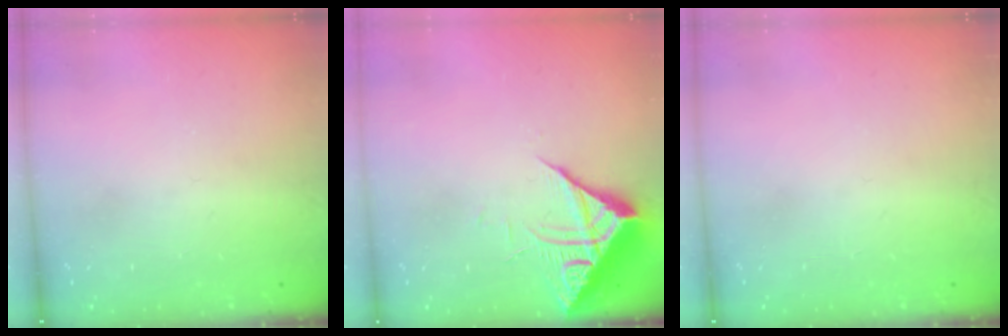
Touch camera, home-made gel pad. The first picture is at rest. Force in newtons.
{"total": 8.5, "press": 8.4, "slide": 0.8}
{"total": 0.0}